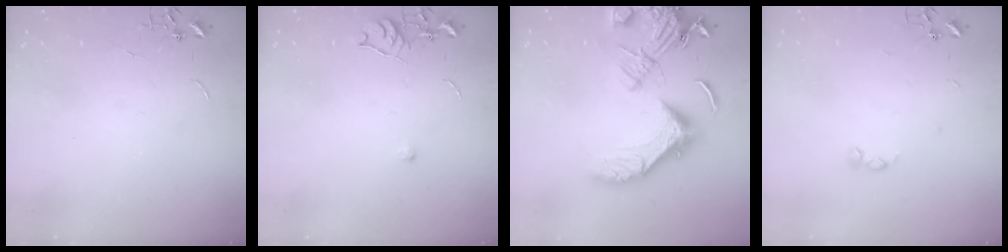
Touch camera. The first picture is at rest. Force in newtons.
{"total": 5.9, "press": 5.8, "slide": 0.8}
{"total": 20.2, "press": 20.1, "slide": 2.4}
{"total": 2.8, "press": 2.7, "slide": 0.5}